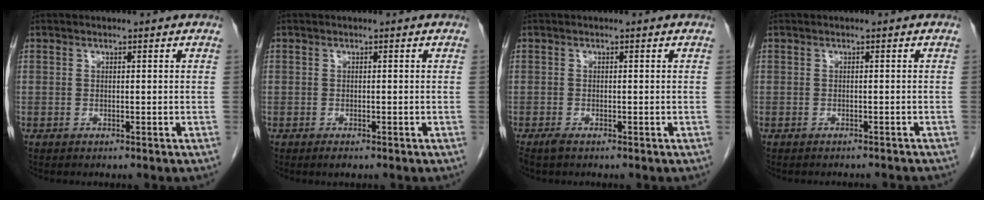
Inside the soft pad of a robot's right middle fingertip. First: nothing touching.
{"total": 1.0, "force": [-0.7, 0.3, 0.6], "torque": [-0.012, -0.001, -0.007]}
{"total": 1.5, "force": [-1.1, 0.4, 0.9], "torque": [-0.020, -0.005, -0.019]}
{"total": 5.0, "force": [-4.7, 1.0, 1.4], "torque": [-0.018, -0.009, -0.050]}